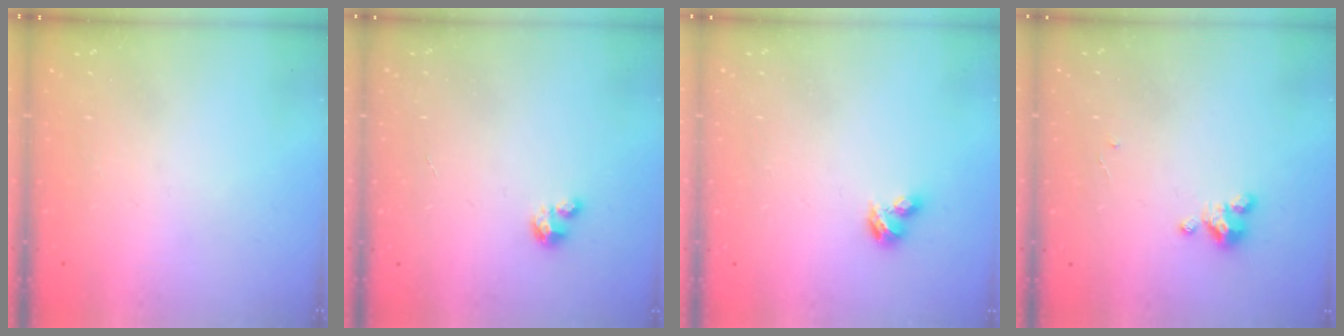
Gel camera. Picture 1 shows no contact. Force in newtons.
{"total": 3.3, "press": 3.3, "slide": 0.2}
{"total": 3.1, "press": 3.1, "slide": 0.5}
{"total": 2.7, "press": 2.7, "slide": 0.3}